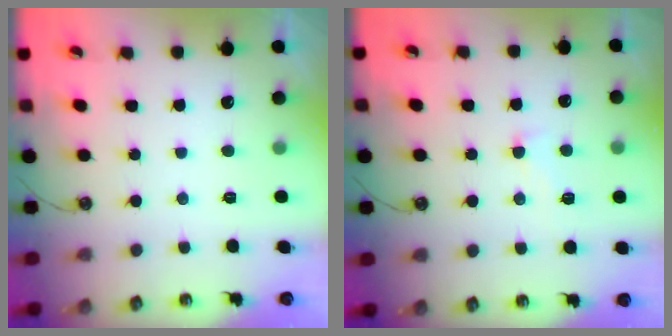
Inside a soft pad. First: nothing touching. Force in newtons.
{"total": 1.3, "press": 0.3, "slide": 1.3}